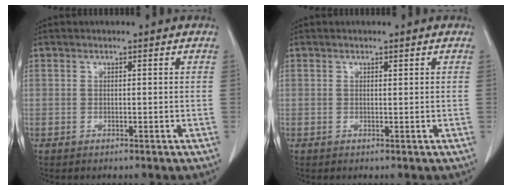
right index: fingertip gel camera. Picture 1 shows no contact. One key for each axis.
{"total": 0.0}